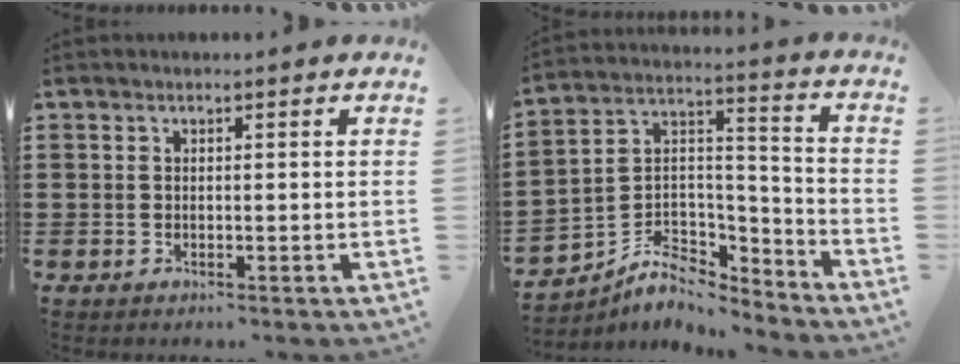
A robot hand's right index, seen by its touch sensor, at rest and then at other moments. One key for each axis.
{"total": 7.0, "fx": -5.7, "fy": 3.7, "fz": 2.0, "tx": -0.048, "ty": 0.006, "tz": -0.109}